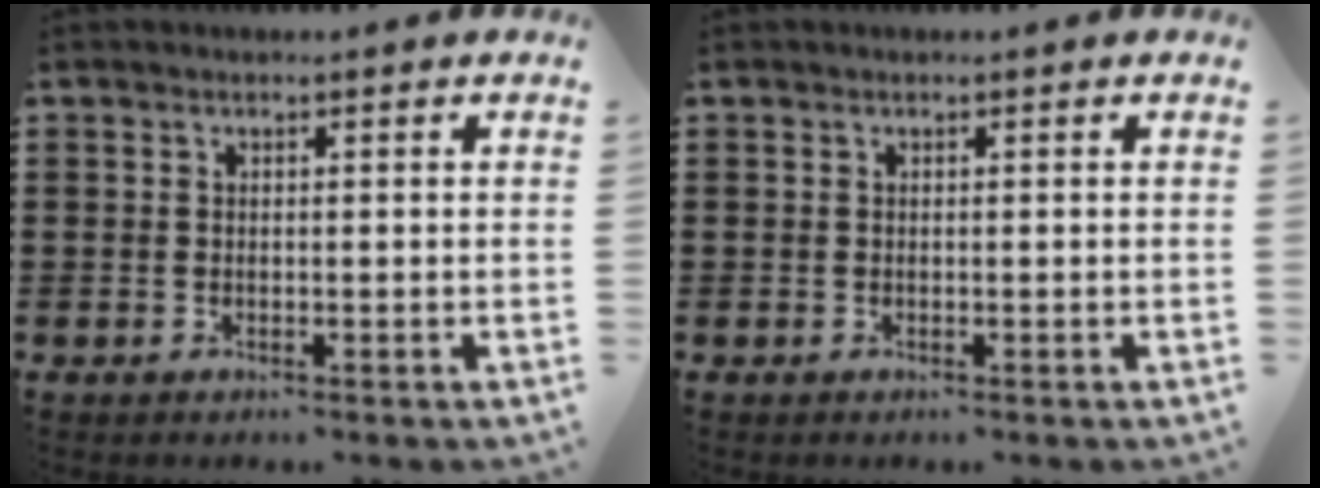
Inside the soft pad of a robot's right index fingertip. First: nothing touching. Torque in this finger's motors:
{"motor_torque": [0.00, 2.14, 0.00, 0.00]}